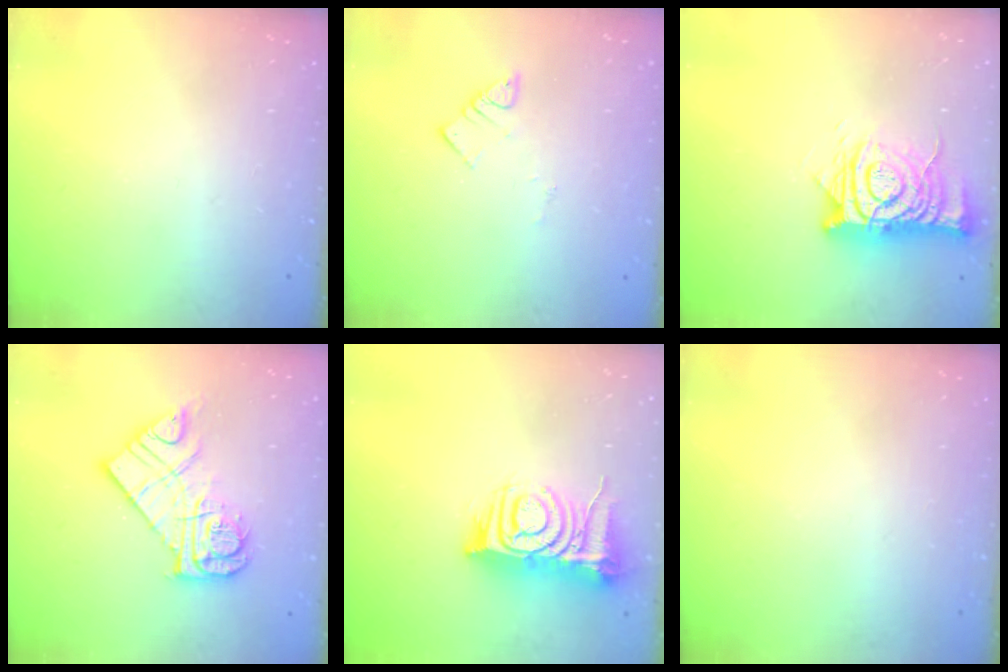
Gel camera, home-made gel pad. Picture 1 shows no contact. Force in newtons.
{"total": 3.6, "press": 3.6, "slide": 0.3}
{"total": 13.3, "press": 13.3, "slide": 1.1}
{"total": 13.9, "press": 13.8, "slide": 1.5}
{"total": 12.8, "press": 12.7, "slide": 1.6}
{"total": 0.0}